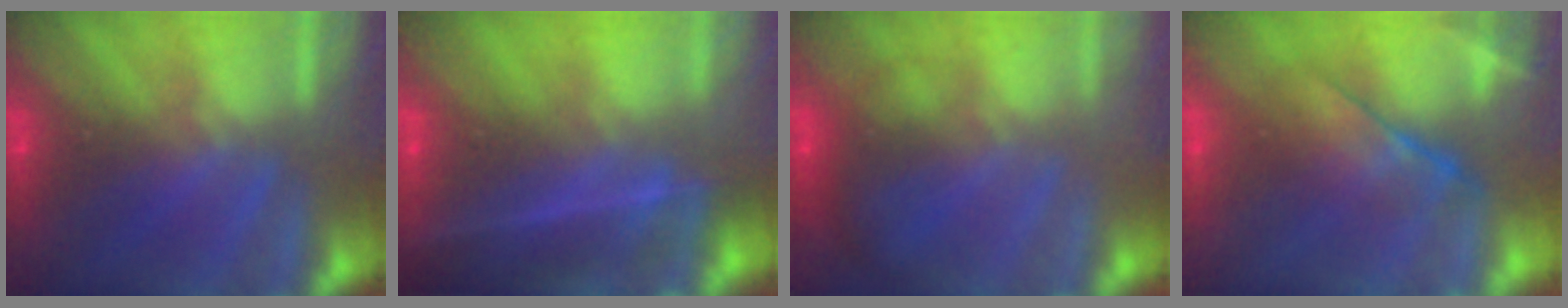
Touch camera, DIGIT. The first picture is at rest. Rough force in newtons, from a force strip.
{"total": 14.6}
{"total": 2.1}
{"total": 4.4}